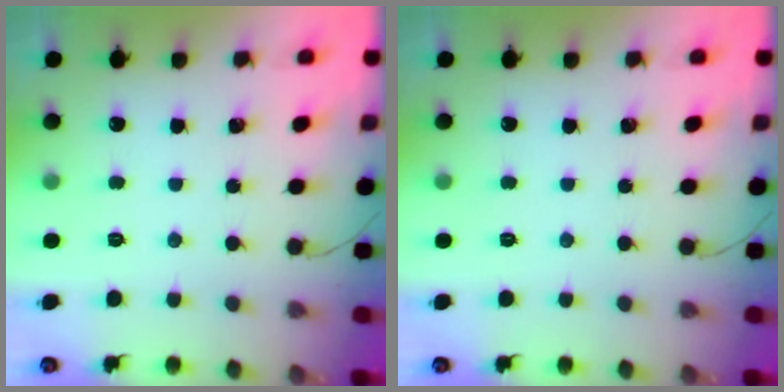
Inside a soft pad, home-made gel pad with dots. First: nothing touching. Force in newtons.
{"total": 0.0}